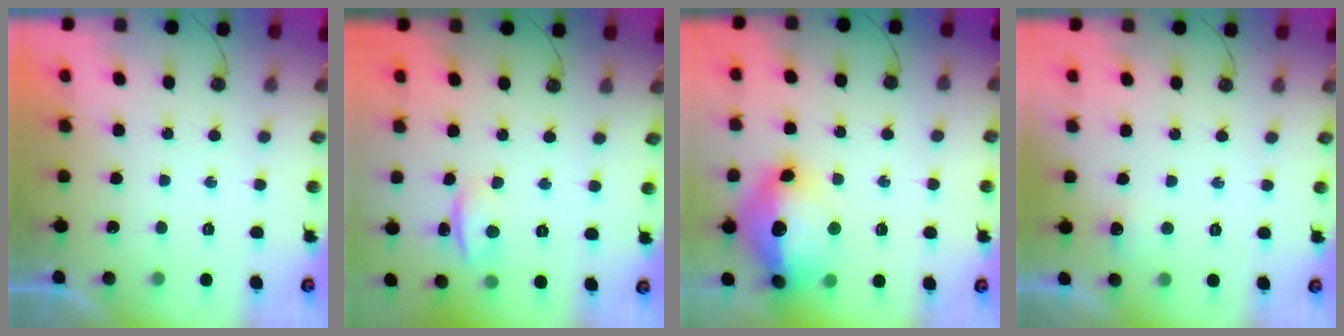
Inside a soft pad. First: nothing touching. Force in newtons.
{"total": 1.6, "press": 1.4, "slide": 0.7}
{"total": 19.2, "press": 19.1, "slide": 1.9}
{"total": 5.0, "press": 5.0, "slide": 0.6}